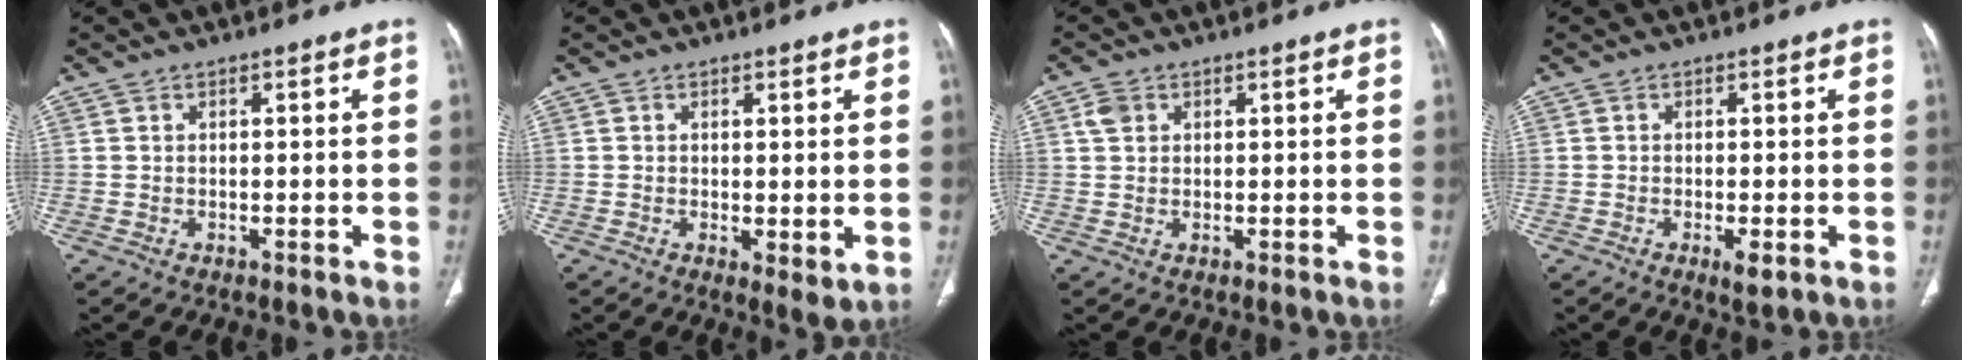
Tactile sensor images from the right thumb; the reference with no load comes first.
{"total": 3.4, "force": [-0.2, 1.2, 3.2], "torque": [-0.053, -0.016, -0.003]}
{"total": 2.5, "force": [1.0, 1.9, 1.3], "torque": [-0.022, 0.004, 0.022]}
{"total": 2.6, "force": [-1.0, 0.8, 2.3], "torque": [-0.040, -0.006, -0.015]}